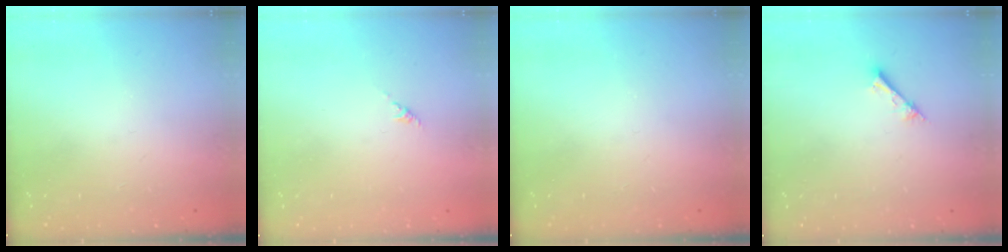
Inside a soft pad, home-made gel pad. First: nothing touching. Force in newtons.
{"total": 0.6, "press": 0.4, "slide": 0.4}
{"total": 0.0}
{"total": 1.2, "press": 1.2, "slide": 0.1}